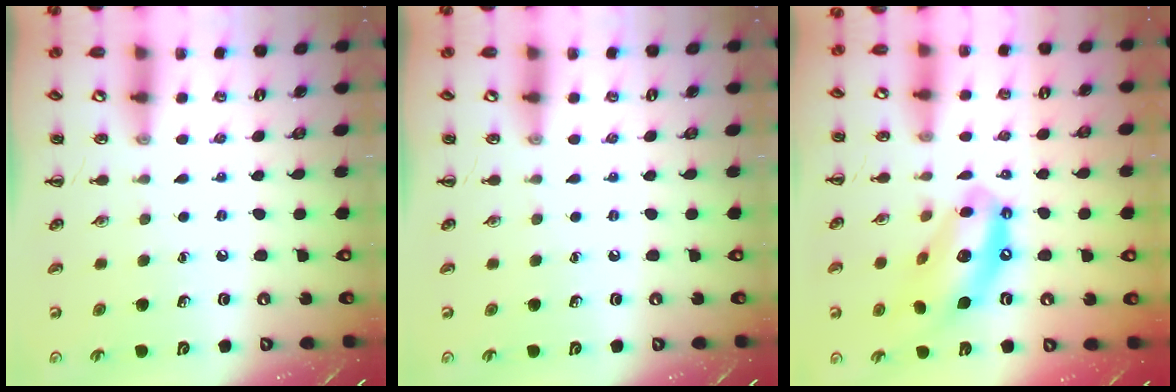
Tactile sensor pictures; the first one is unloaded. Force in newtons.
{"total": 0.0}
{"total": 13.7, "press": 13.3, "slide": 3.5}